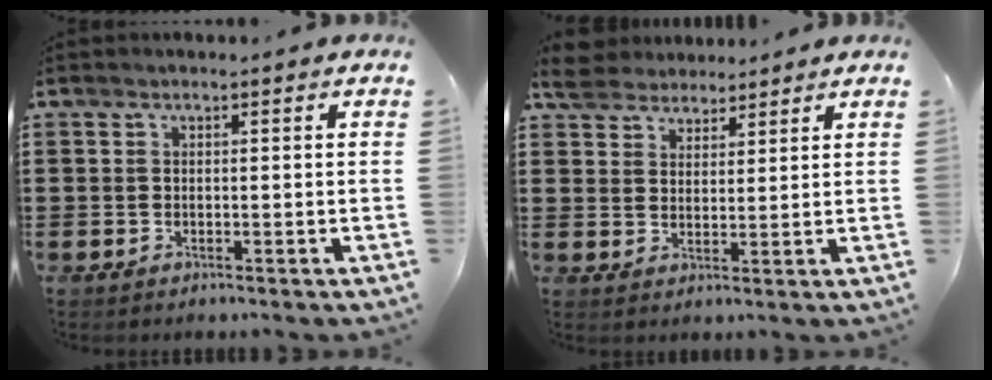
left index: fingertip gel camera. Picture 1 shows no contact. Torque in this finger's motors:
{"motor_torque": [1.43, 0.71, 0.59, 0.11]}